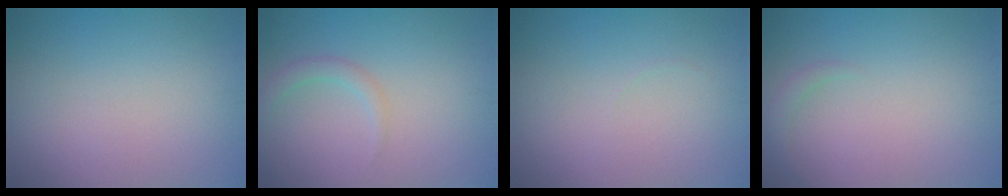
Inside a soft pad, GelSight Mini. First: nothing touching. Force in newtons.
{"total": 1.6, "press": 1.6, "slide": 0.1}
{"total": 0.0}
{"total": 1.0, "press": 1.0, "slide": 0.2}